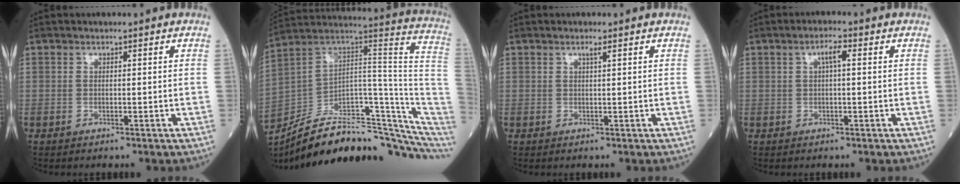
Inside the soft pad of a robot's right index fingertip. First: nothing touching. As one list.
[{"total": 24.2, "force": [-19.2, 5.6, 13.6], "torque": [-0.134, 0.057, -0.284]}, {"total": 0.9, "force": [0.5, -0.1, 0.7], "torque": [-0.015, -0.001, 0.009]}, {"total": 2.4, "force": [0.6, 0.4, 2.3], "torque": [-0.044, 0.006, 0.010]}]